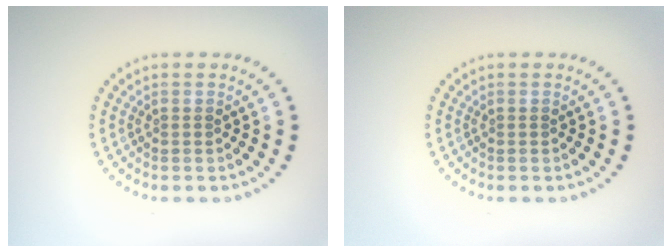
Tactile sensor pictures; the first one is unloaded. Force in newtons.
{"total": 0.0}